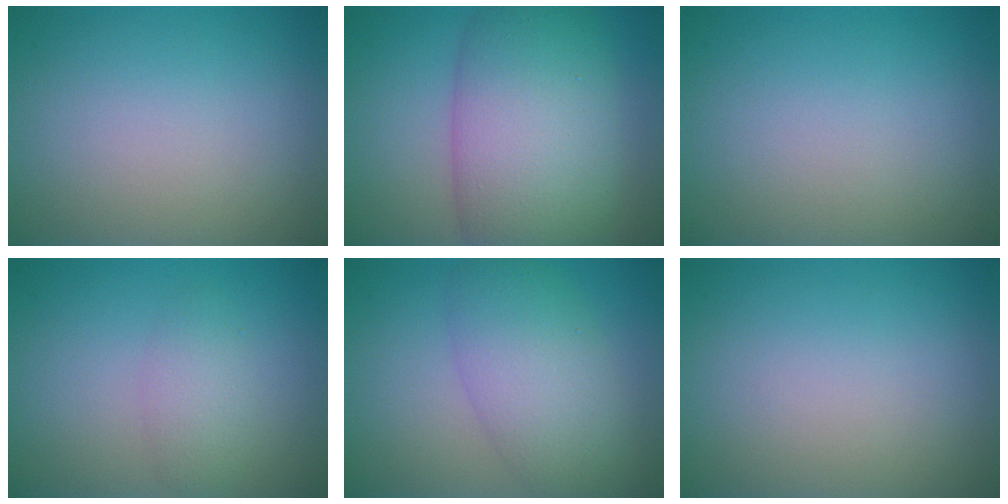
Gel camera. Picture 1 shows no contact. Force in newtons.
{"total": 11.1, "press": 11.1, "slide": 0.4}
{"total": 0.0}
{"total": 2.1, "press": 2.1, "slide": 0.0}
{"total": 6.1, "press": 6.1, "slide": 0.2}
{"total": 0.0}